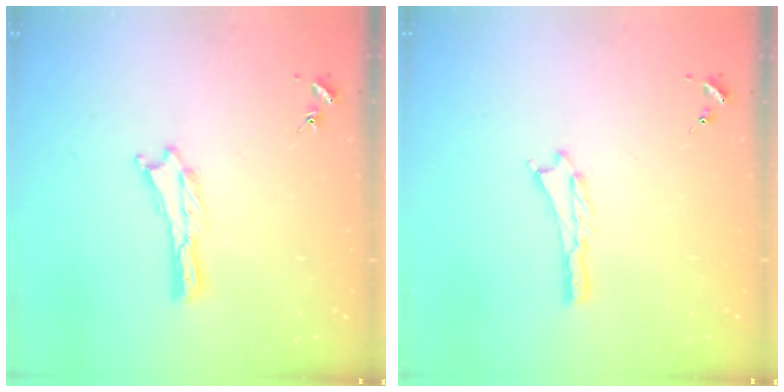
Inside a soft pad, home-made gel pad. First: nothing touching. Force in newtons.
{"total": 0.5, "press": 0.5, "slide": 0.2}